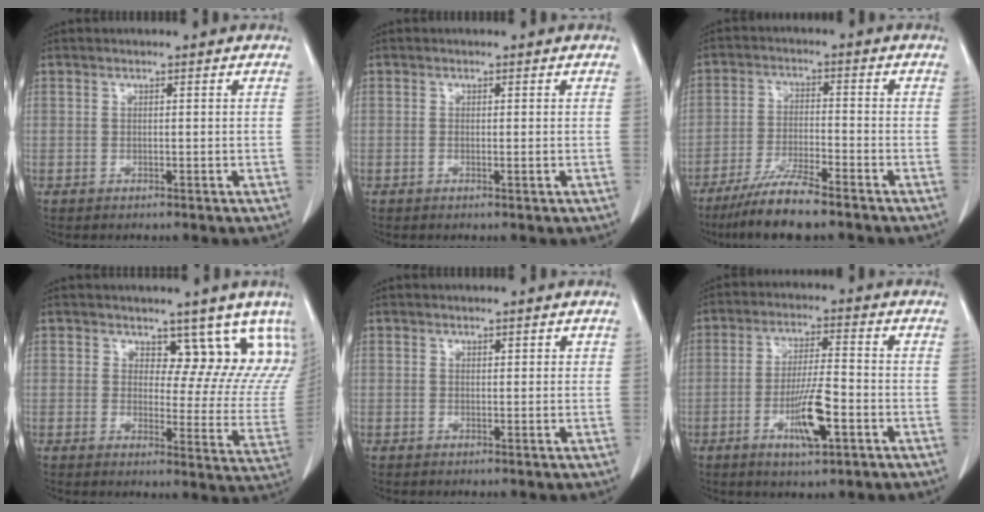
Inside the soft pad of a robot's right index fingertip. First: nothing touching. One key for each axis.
{"total": 0.8, "fx": -0.2, "fy": 0.1, "fz": 0.8, "tx": -0.011, "ty": 0.001, "tz": 0.001}
{"total": 7.6, "fx": -6.1, "fy": 0.7, "fz": 4.5, "tx": -0.088, "ty": -0.020, "tz": -0.114}
{"total": 11.6, "fx": 9.3, "fy": 5.6, "fz": 4.0, "tx": -0.005, "ty": -0.029, "tz": 0.087}
{"total": 1.0, "fx": 0.5, "fy": 0.6, "fz": 0.6, "tx": -0.003, "ty": 0.001, "tz": 0.006}
{"total": 8.5, "fx": -3.2, "fy": 1.3, "fz": 7.7, "tx": -0.142, "ty": -0.003, "tz": -0.053}